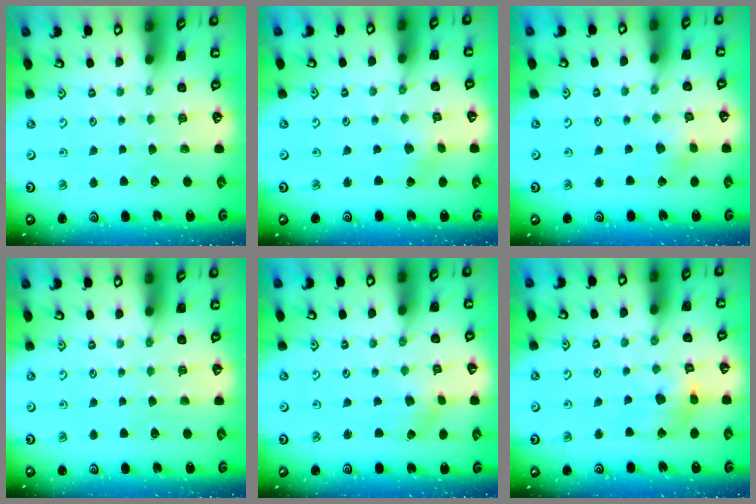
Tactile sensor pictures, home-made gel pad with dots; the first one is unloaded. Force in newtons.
{"total": 1.1, "press": 1.1, "slide": 0.1}
{"total": 2.8, "press": 2.8, "slide": 0.2}
{"total": 0.0}
{"total": 3.6, "press": 3.5, "slide": 0.4}
{"total": 9.9, "press": 9.8, "slide": 1.3}